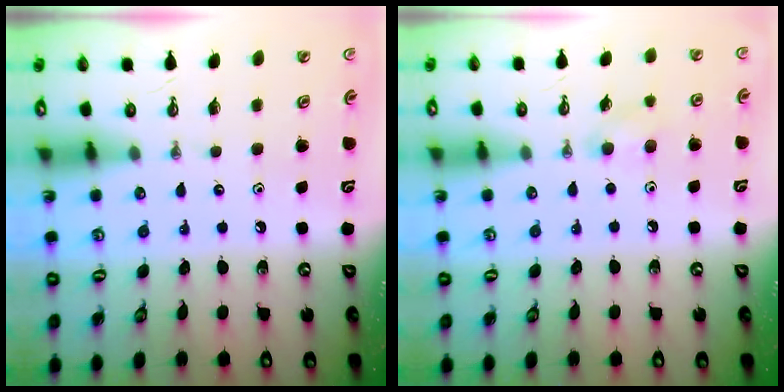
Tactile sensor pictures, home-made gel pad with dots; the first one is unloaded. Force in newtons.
{"total": 6.0, "press": 5.8, "slide": 1.4}